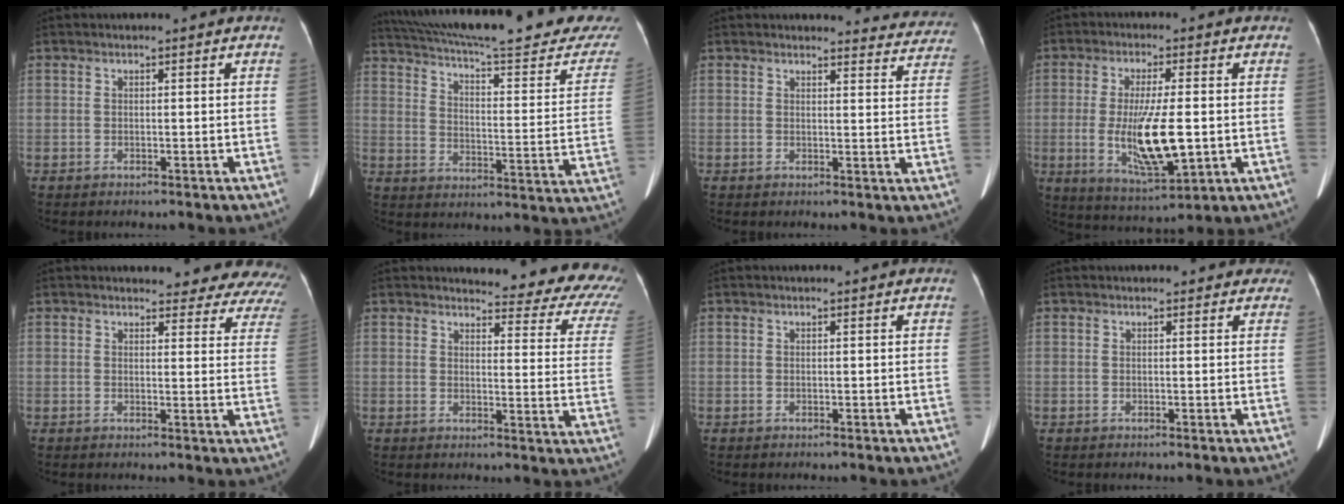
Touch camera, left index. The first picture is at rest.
{"total": 32.6, "force": [28.7, 3.5, 15.1], "torque": [-0.238, -0.075, 0.362]}
{"total": 9.2, "force": [8.9, 2.3, 0.0], "torque": [0.044, -0.027, 0.064]}
{"total": 11.5, "force": [-1.3, 2.5, 11.2], "torque": [-0.215, -0.021, -0.013]}
{"total": 15.5, "force": [14.8, 4.0, 2.5], "torque": [0.010, -0.063, 0.129]}
{"total": 16.5, "force": [15.5, 3.4, 4.5], "torque": [-0.019, -0.085, 0.137]}
{"total": 0.0}
{"total": 3.0, "force": [2.5, 1.5, 0.7], "torque": [0.007, 0.005, 0.013]}